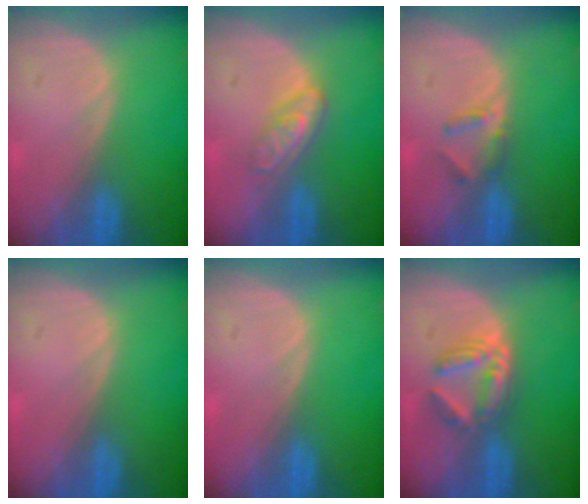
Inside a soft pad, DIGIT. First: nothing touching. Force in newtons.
{"total": 4.5, "press": 3.9, "slide": 2.2}
{"total": 2.5, "press": 2.3, "slide": 1.0}
{"total": 0.0}
{"total": 0.0}
{"total": 5.9, "press": 5.2, "slide": 2.9}